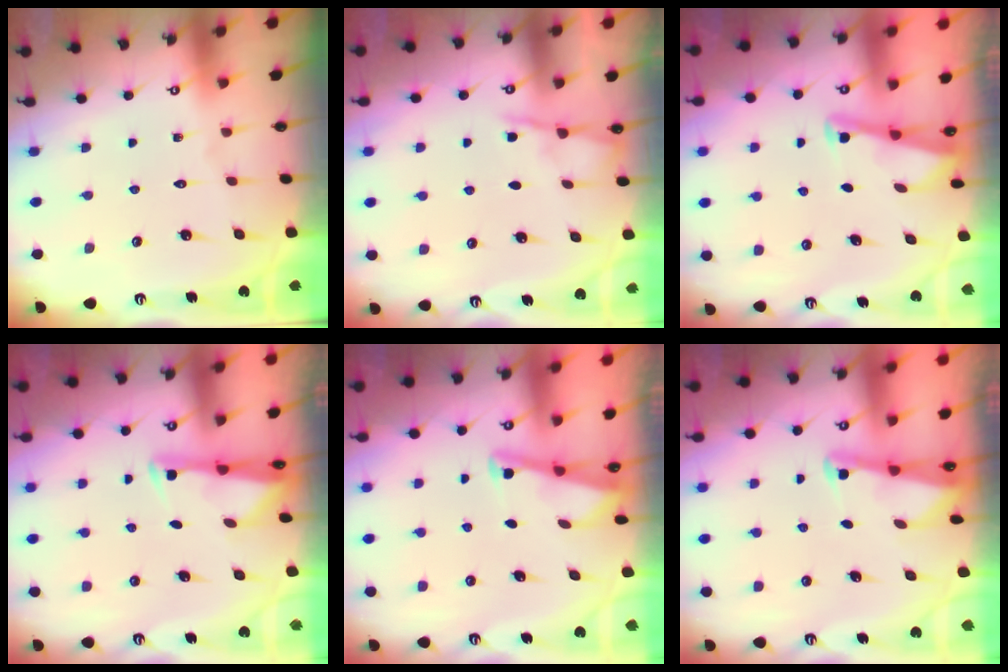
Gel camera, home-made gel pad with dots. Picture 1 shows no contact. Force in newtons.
{"total": 4.8, "press": 4.8, "slide": 0.4}
{"total": 2.8, "press": 2.8, "slide": 0.3}
{"total": 2.9, "press": 2.9, "slide": 0.4}
{"total": 2.9, "press": 2.9, "slide": 0.4}
{"total": 2.2, "press": 2.2, "slide": 0.3}